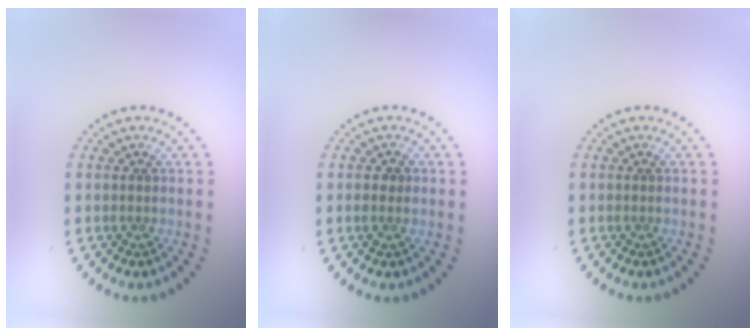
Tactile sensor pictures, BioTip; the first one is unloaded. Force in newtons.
{"total": 1.2, "press": 1.2, "slide": 0.0}
{"total": 0.0}